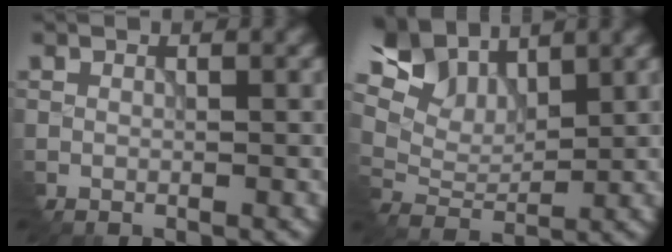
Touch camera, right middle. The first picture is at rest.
{"total": 8.0, "force": [5.9, 3.7, 4.0], "torque": [-0.104, 0.015, 0.093]}